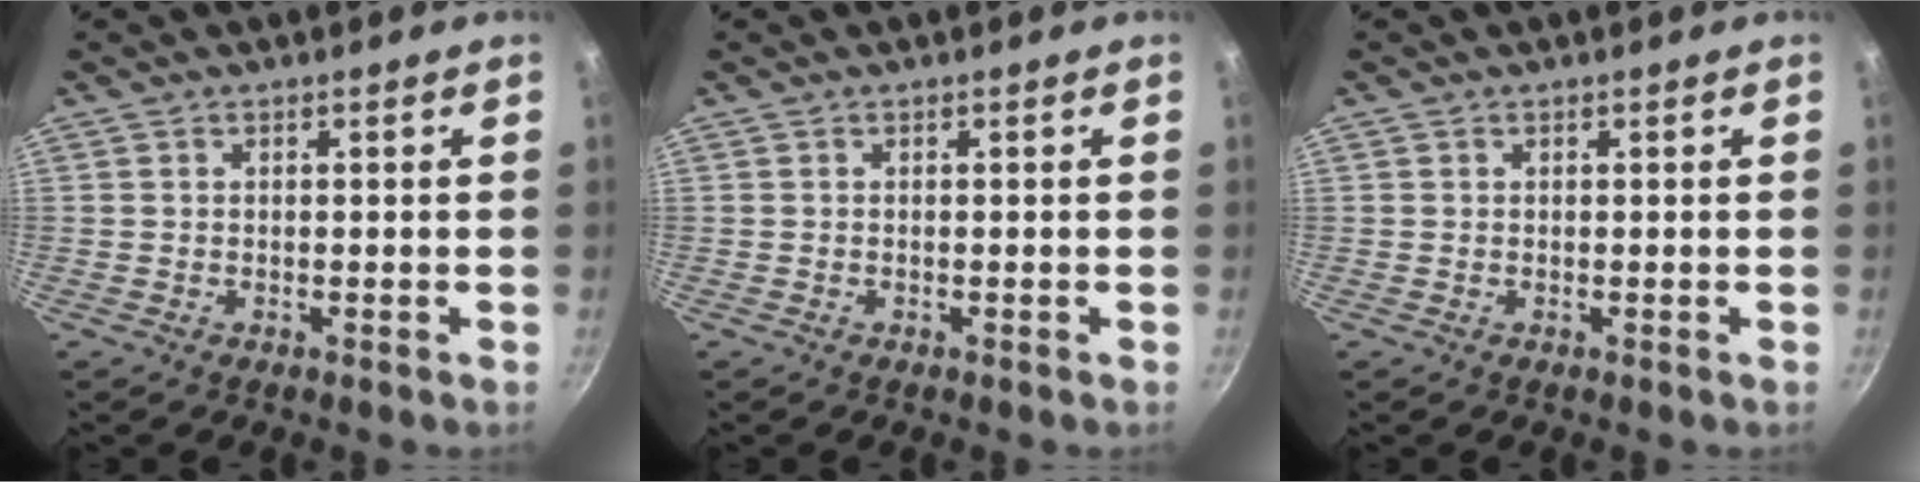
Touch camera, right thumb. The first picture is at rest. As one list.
[{"total": 0.0}, {"total": 0.0}]